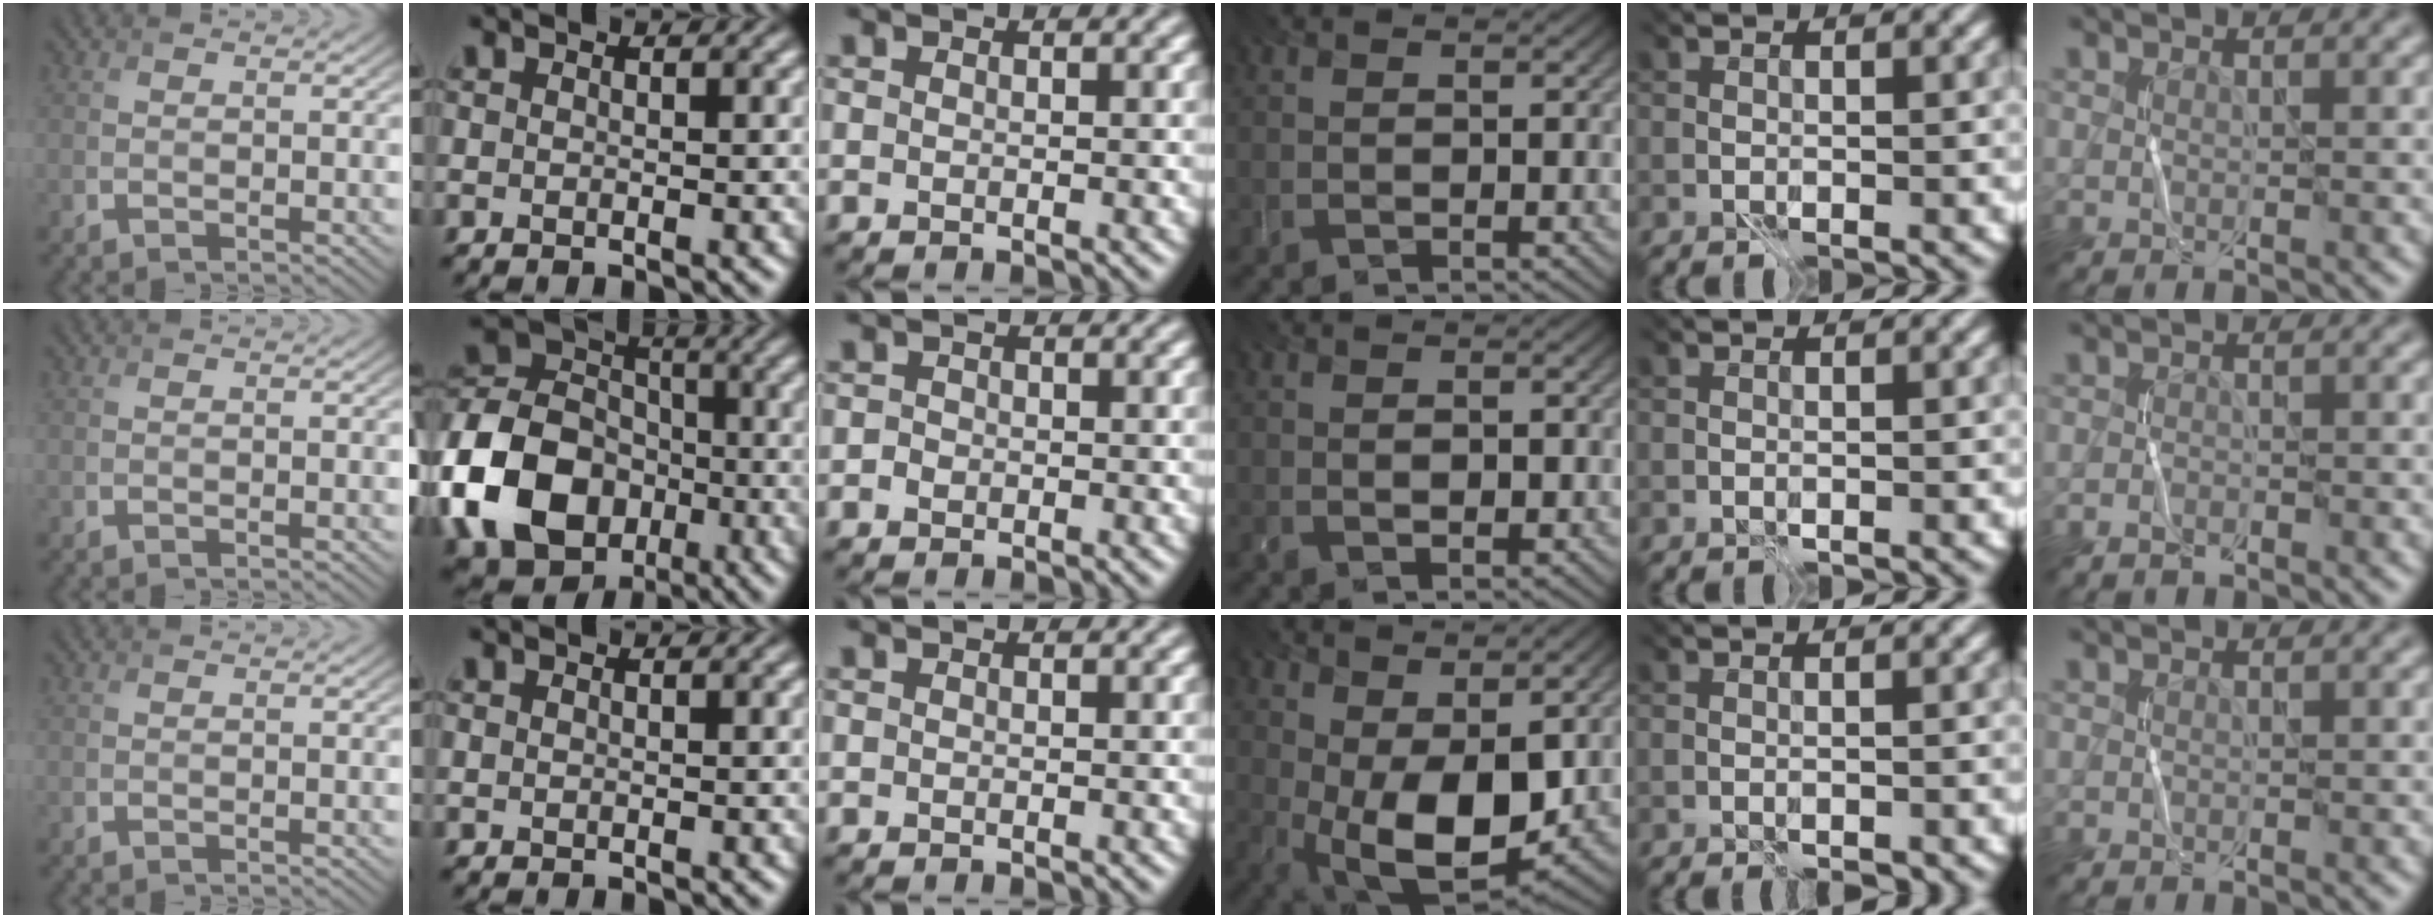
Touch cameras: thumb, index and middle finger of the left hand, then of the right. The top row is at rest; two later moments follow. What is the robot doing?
{"motion": "wrap", "object": "cellophane"}